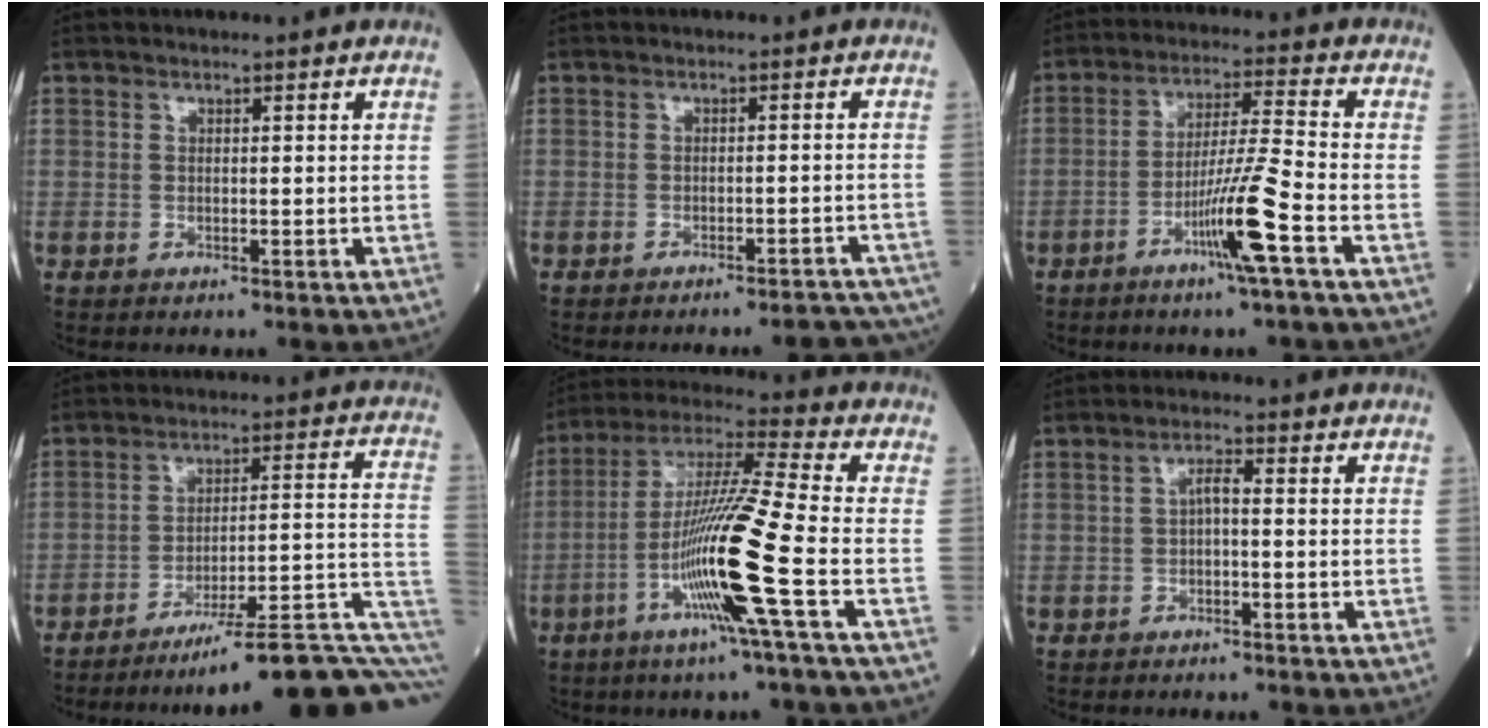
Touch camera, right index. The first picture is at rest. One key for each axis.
{"total": 8.4, "fx": -8.1, "fy": 1.1, "fz": 2.1, "tx": -0.008, "ty": 0.007, "tz": -0.086}
{"total": 9.4, "fx": -4.3, "fy": -1.4, "fz": 8.2, "tx": -0.153, "ty": -0.006, "tz": -0.083}
{"total": 17.5, "fx": -10.2, "fy": 1.2, "fz": 14.2, "tx": -0.128, "ty": 0.041, "tz": -0.147}
{"total": 15.2, "fx": -5.0, "fy": -1.8, "fz": 14.3, "tx": -0.278, "ty": -0.012, "tz": -0.103}
{"total": 2.1, "fx": -0.3, "fy": 0.5, "fz": 2.0, "tx": -0.034, "ty": 0.005, "tz": -0.007}